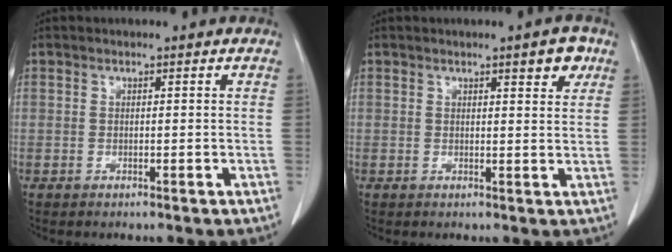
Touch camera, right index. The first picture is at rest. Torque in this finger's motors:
{"motor_torque": [0.03, 0.07, 0.03, 0.01]}